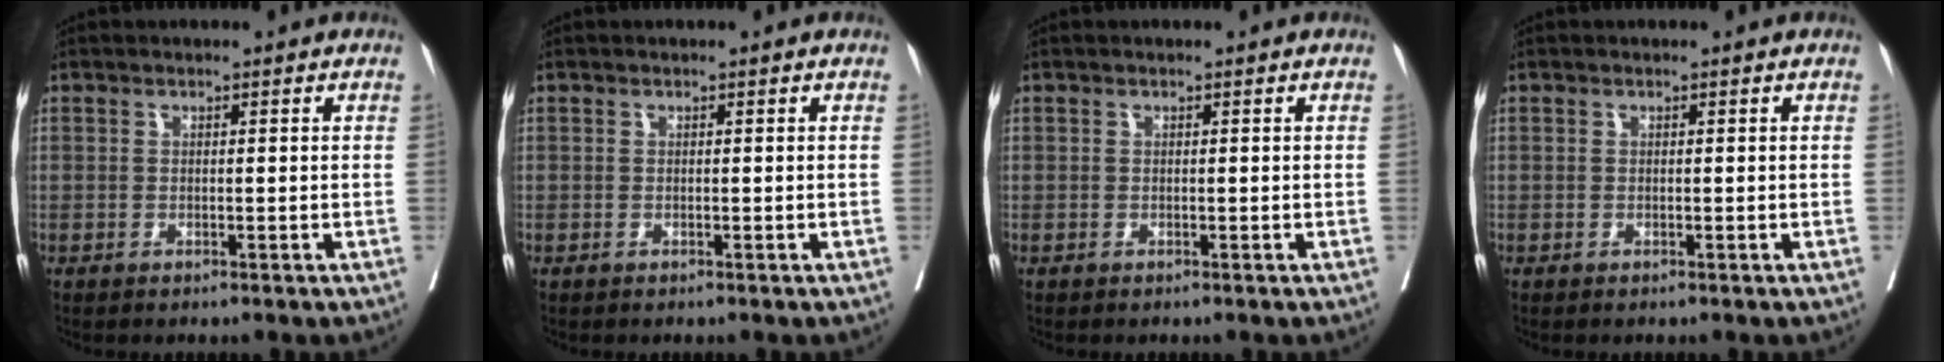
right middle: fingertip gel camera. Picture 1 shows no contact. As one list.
[{"total": 0.0}, {"total": 0.0}, {"total": 0.0}]